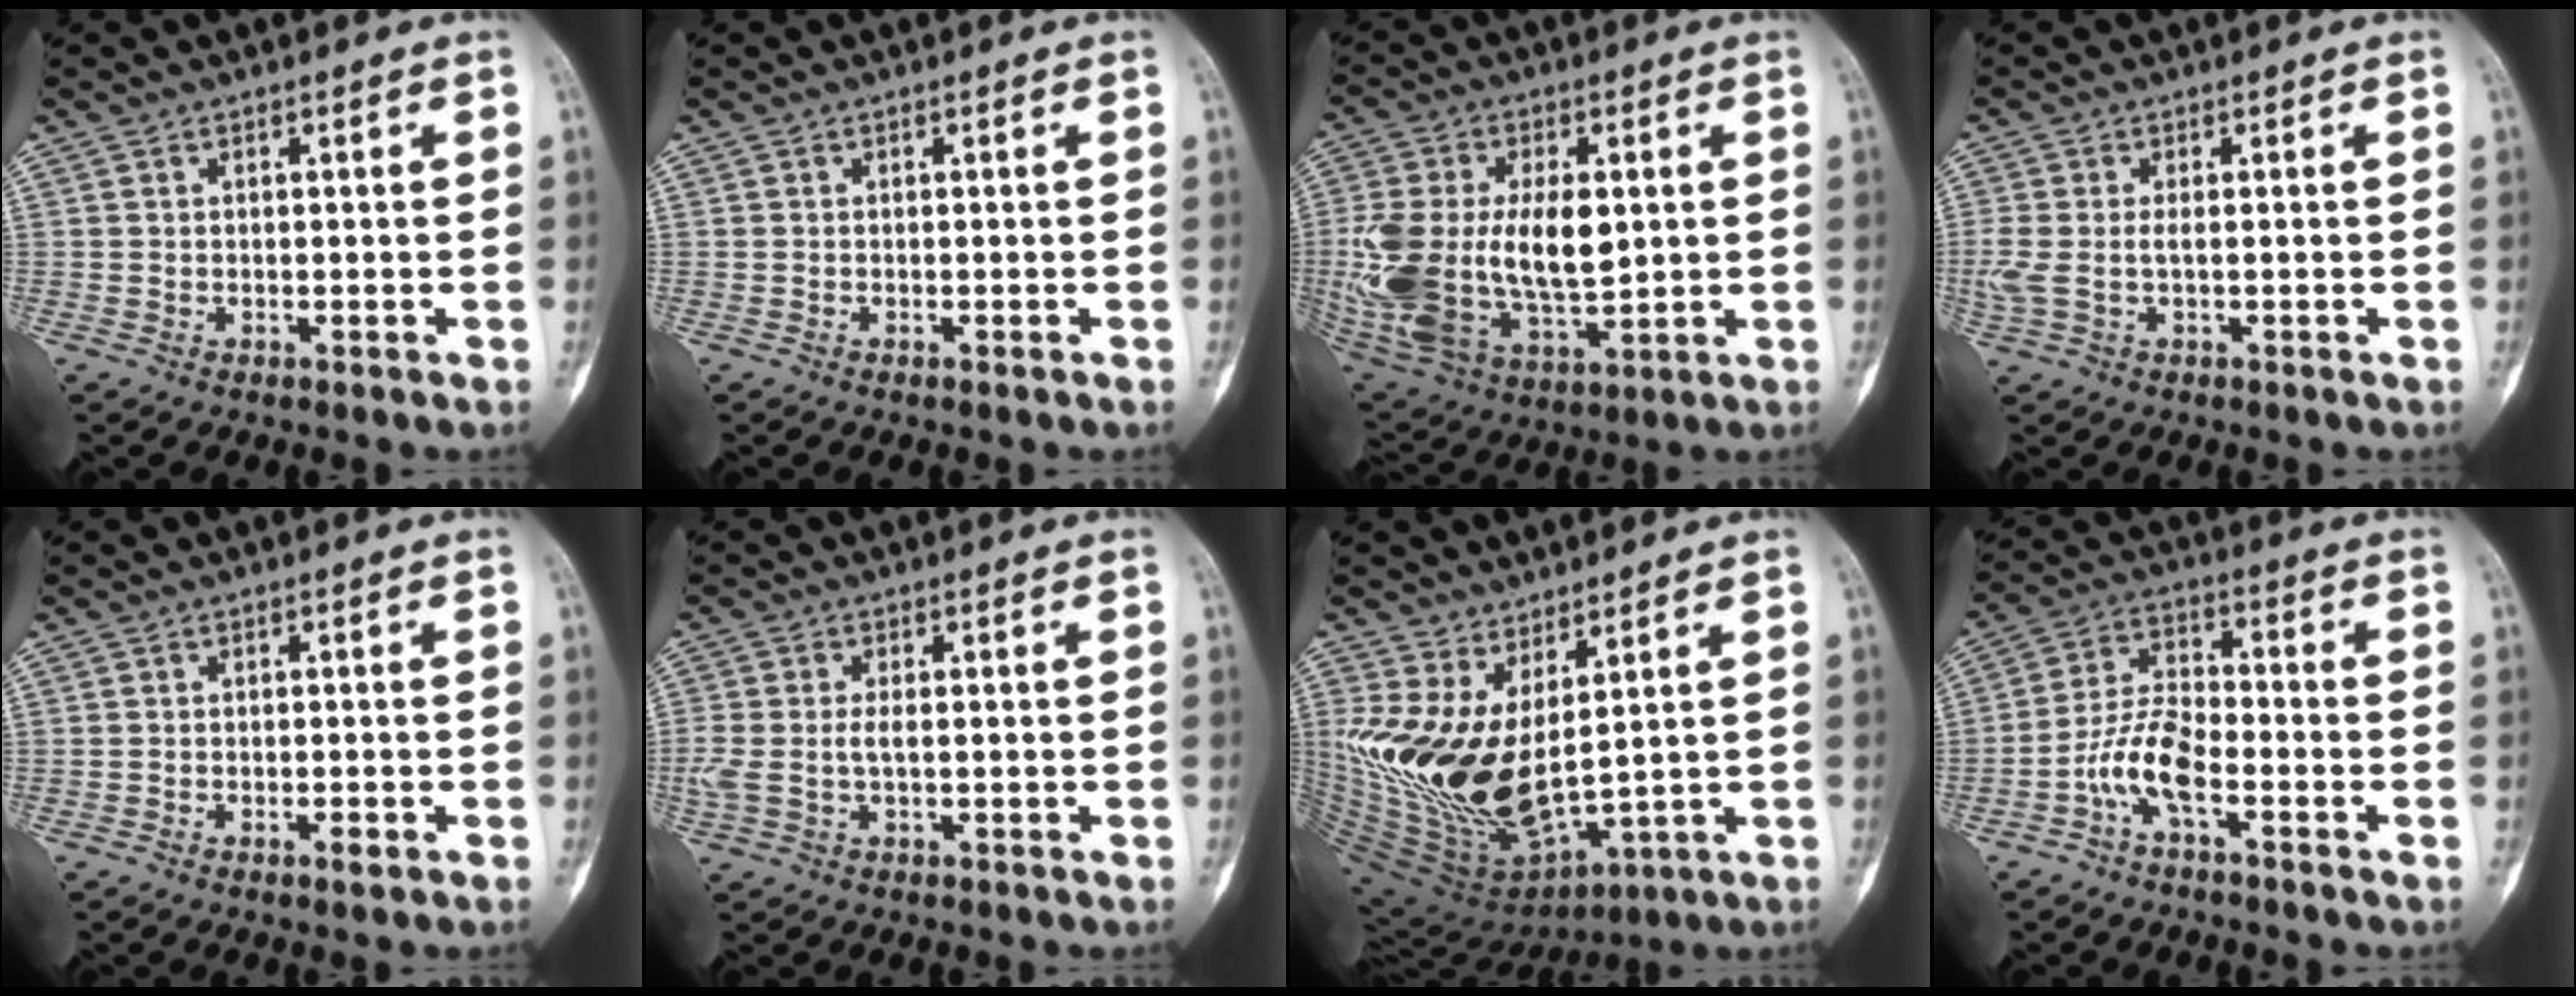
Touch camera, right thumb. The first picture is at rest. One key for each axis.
{"total": 0.0}
{"total": 22.7, "fx": 1.0, "fy": 12.5, "fz": 18.9, "tx": -0.397, "ty": -0.018, "tz": 0.031}
{"total": 4.4, "fx": -0.4, "fy": 2.1, "fz": 3.8, "tx": -0.117, "ty": 0.005, "tz": -0.003}
{"total": 1.1, "fx": -0.6, "fy": 0.3, "fz": 0.9, "tx": -0.013, "ty": 0.001, "tz": -0.012}
{"total": 4.2, "fx": -0.3, "fy": 2.0, "fz": 3.7, "tx": -0.107, "ty": 0.008, "tz": -0.002}
{"total": 16.9, "fx": 3.7, "fy": 7.9, "fz": 14.5, "tx": -0.289, "ty": -0.043, "tz": 0.100}
{"total": 8.2, "fx": -3.7, "fy": 3.0, "fz": 6.7, "tx": -0.139, "ty": 0.034, "tz": -0.078}